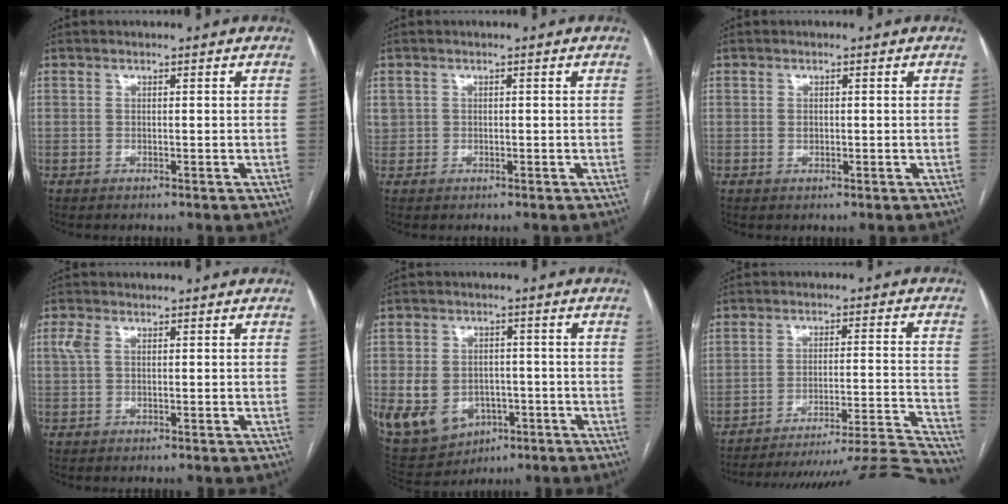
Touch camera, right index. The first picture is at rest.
{"total": 2.1, "force": [0.3, 2.0, 0.4], "torque": [-0.003, 0.011, 0.011]}
{"total": 1.0, "force": [0.1, 0.8, 0.6], "torque": [-0.010, 0.000, 0.002]}
{"total": 2.3, "force": [0.8, 1.4, 1.7], "torque": [-0.051, 0.019, 0.021]}
{"total": 16.7, "force": [-5.2, 13.1, 8.8], "torque": [-0.212, 0.012, -0.061]}
{"total": 25.0, "force": [-24.0, -1.7, 6.8], "torque": [-0.050, -0.008, -0.317]}